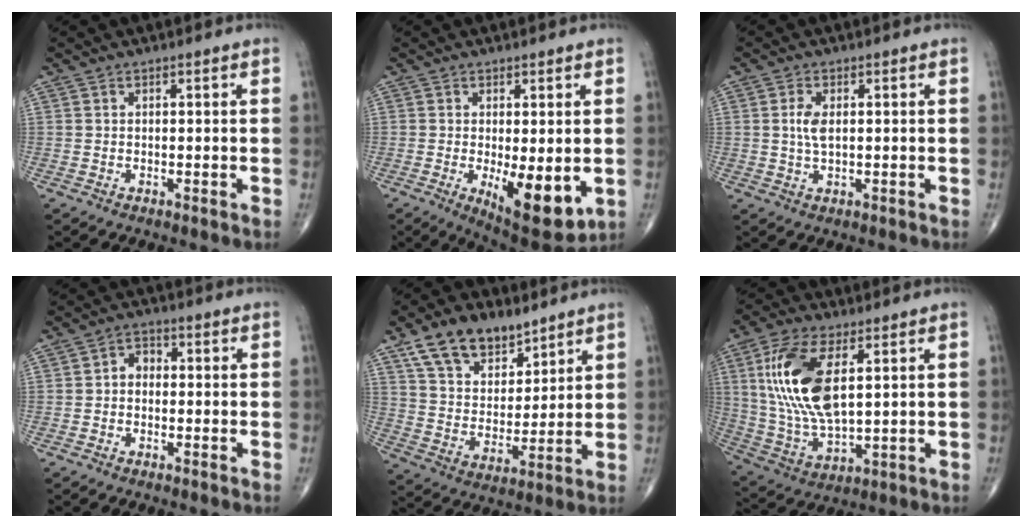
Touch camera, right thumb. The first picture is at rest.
{"total": 11.1, "force": [-2.1, 4.2, 10.1], "torque": [-0.136, -0.027, -0.018]}
{"total": 3.4, "force": [0.5, 1.6, 3.0], "torque": [-0.064, -0.002, 0.011]}
{"total": 2.0, "force": [-0.3, 1.6, 1.1], "torque": [-0.004, 0.008, -0.015]}
{"total": 14.2, "force": [9.3, 8.1, 7.1], "torque": [-0.088, -0.046, 0.171]}
{"total": 16.8, "force": [4.4, 7.6, 14.4], "torque": [-0.296, -0.014, 0.092]}